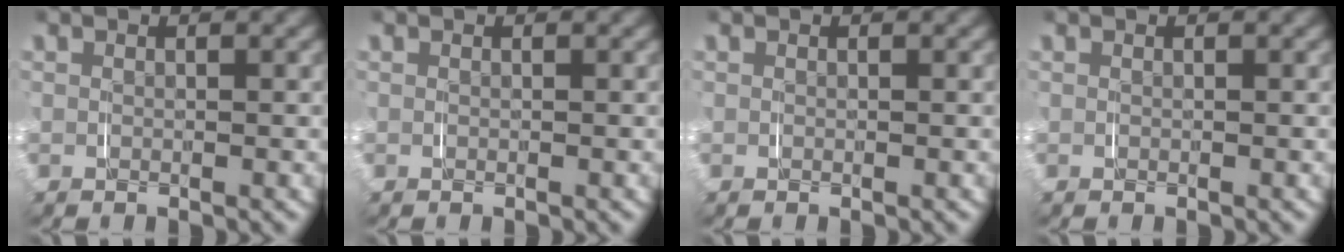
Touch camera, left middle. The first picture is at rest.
{"total": 0.0}
{"total": 0.0}
{"total": 0.0}